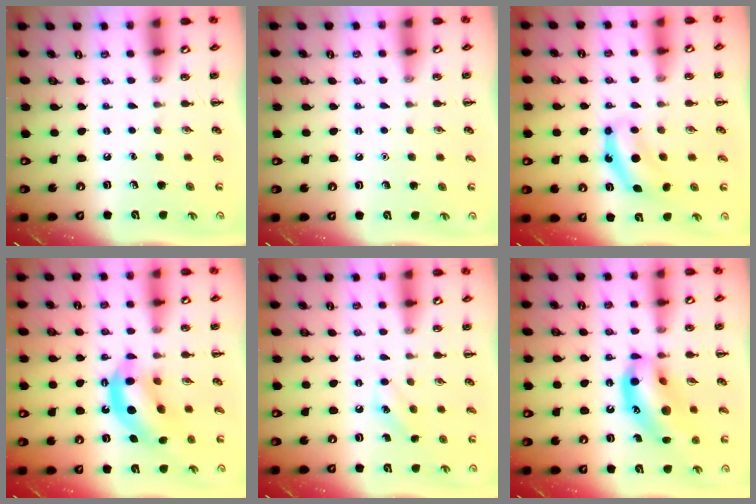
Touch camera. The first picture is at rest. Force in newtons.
{"total": 1.6, "press": 1.6, "slide": 0.1}
{"total": 7.2, "press": 7.2, "slide": 0.2}
{"total": 11.9, "press": 11.5, "slide": 3.0}
{"total": 6.6, "press": 6.4, "slide": 1.8}
{"total": 16.9, "press": 16.6, "slide": 3.6}